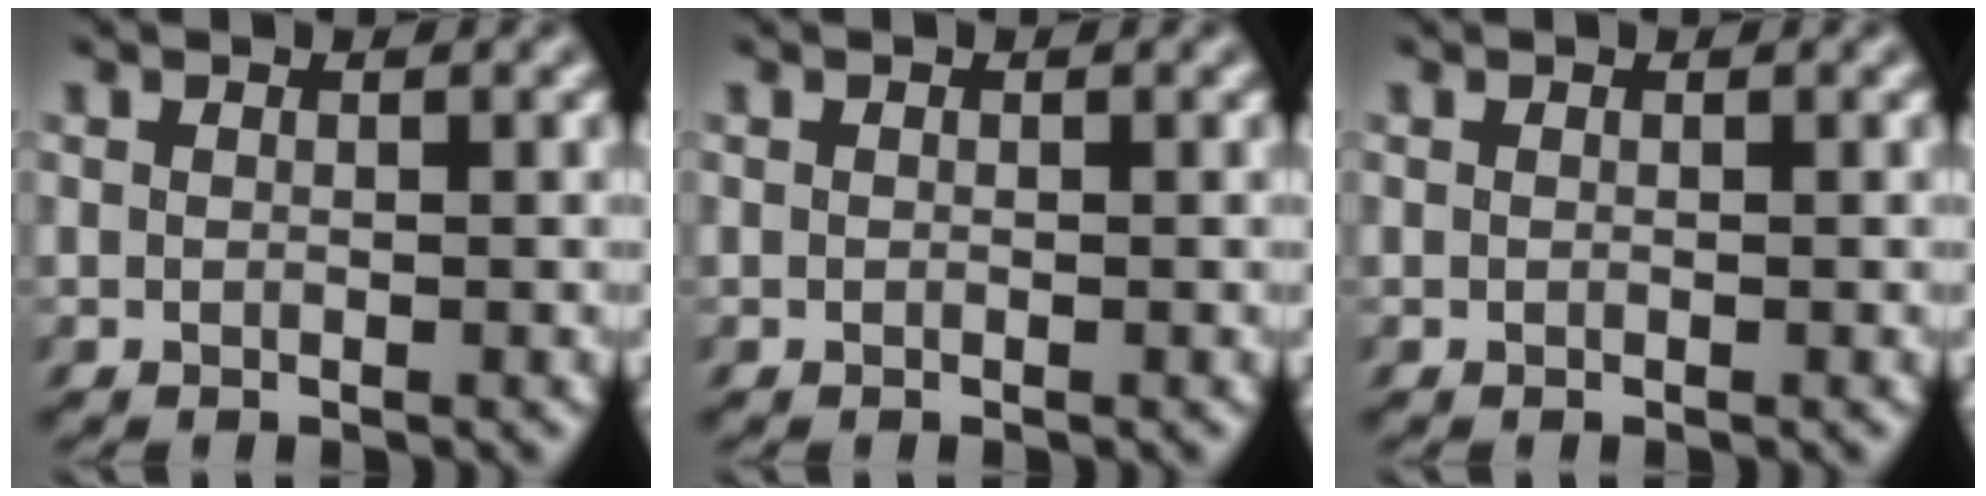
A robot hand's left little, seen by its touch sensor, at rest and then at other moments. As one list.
[{"total": 0.0}, {"total": 0.0}]